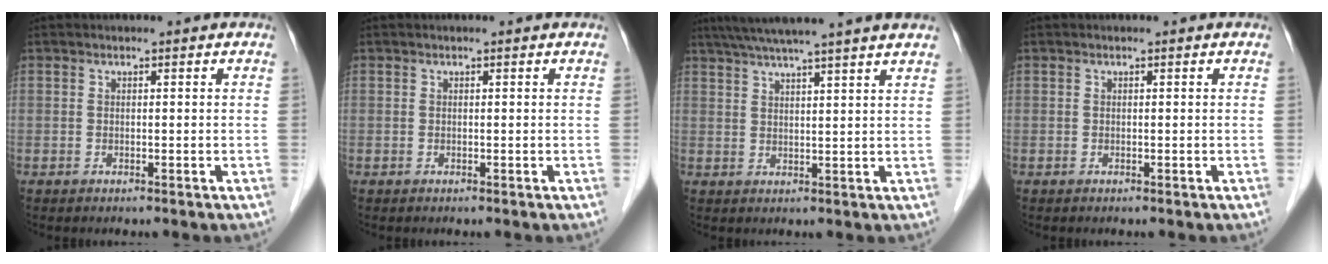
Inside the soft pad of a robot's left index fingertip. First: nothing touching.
{"total": 0.0}
{"total": 13.2, "force": [11.1, -1.2, 7.1], "torque": [-0.116, 0.025, 0.146]}
{"total": 0.0}